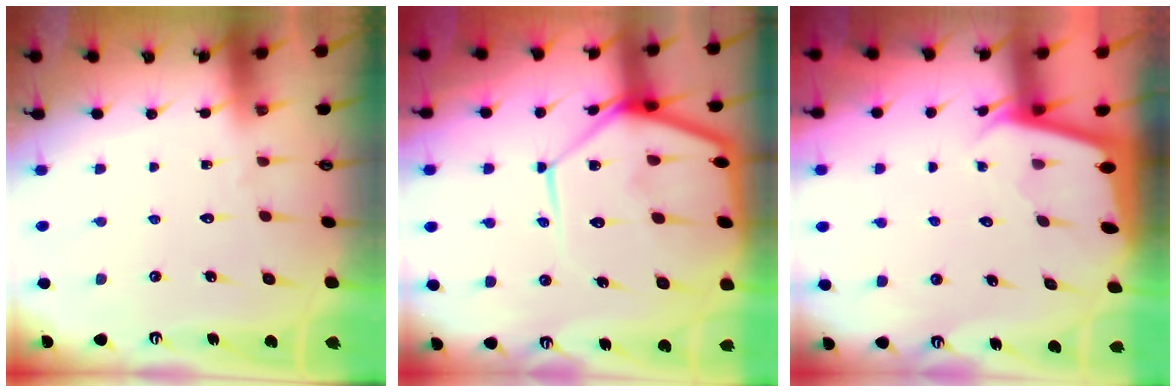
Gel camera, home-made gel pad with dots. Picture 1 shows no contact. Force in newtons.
{"total": 18.3, "press": 18.2, "slide": 1.8}
{"total": 2.0, "press": 2.0, "slide": 0.1}